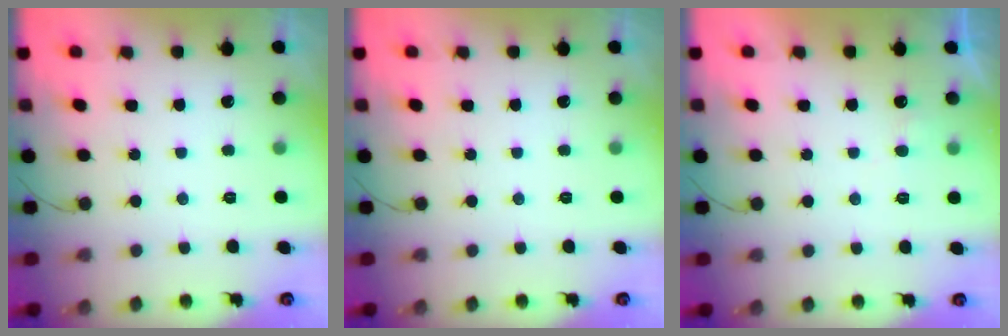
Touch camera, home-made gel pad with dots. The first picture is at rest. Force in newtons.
{"total": 0.0}
{"total": 3.9, "press": 3.9, "slide": 0.2}